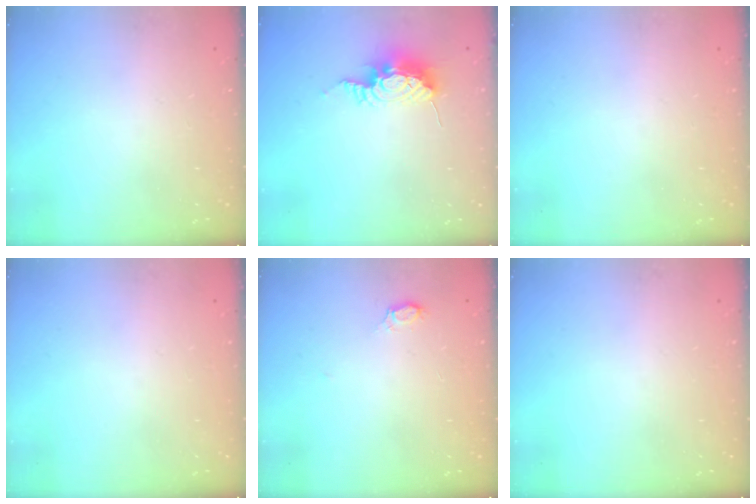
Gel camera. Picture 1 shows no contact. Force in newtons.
{"total": 9.1, "press": 9.1, "slide": 1.0}
{"total": 0.0}
{"total": 0.0}
{"total": 2.6, "press": 2.6, "slide": 0.2}
{"total": 0.0}